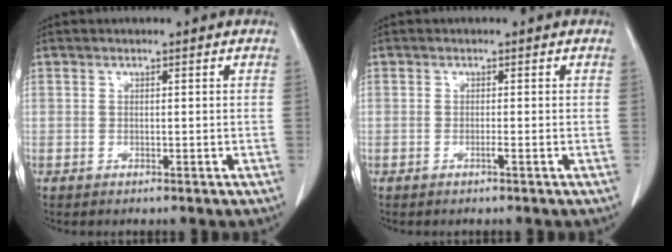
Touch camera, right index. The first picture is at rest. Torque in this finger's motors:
{"motor_torque": [0.01, 0.06, 0.14, 0.04]}